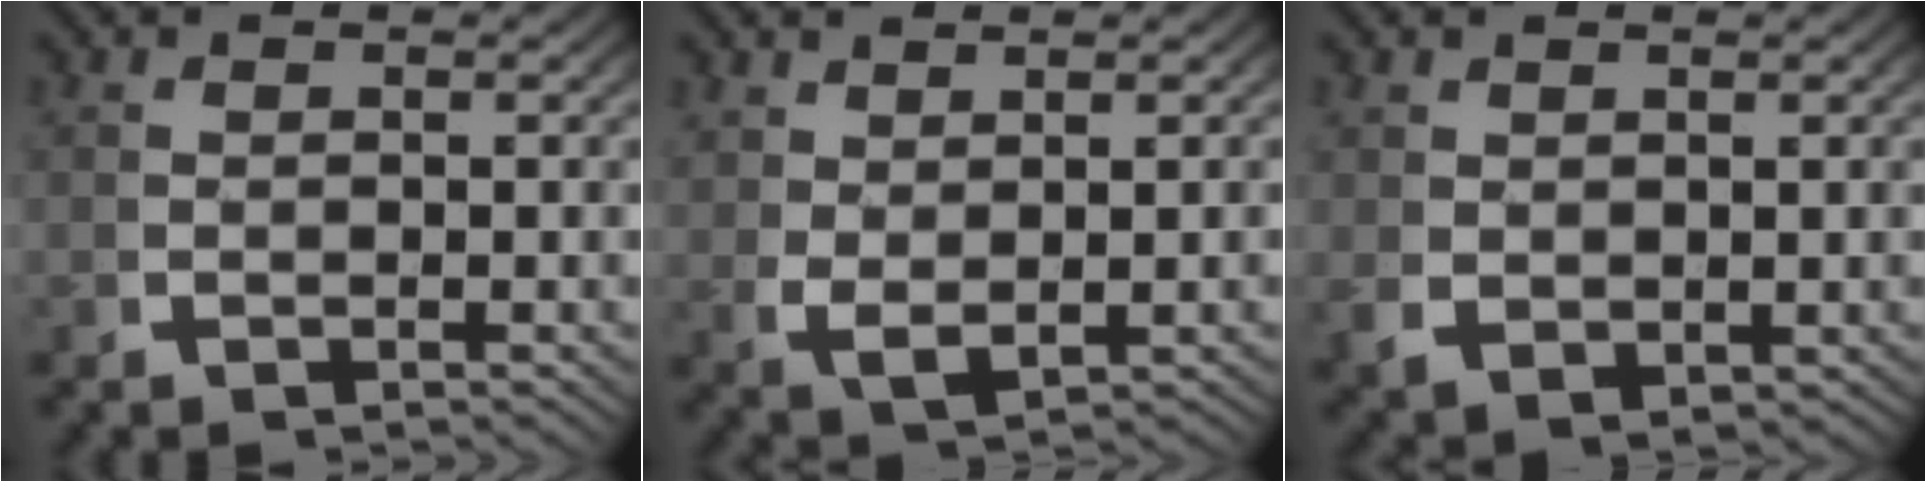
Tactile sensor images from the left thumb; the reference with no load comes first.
{"total": 2.6, "force": [1.0, 1.5, 2.0], "torque": [-0.049, -0.013, 0.036]}
{"total": 1.9, "force": [0.6, 1.4, 1.1], "torque": [-0.027, -0.008, 0.027]}